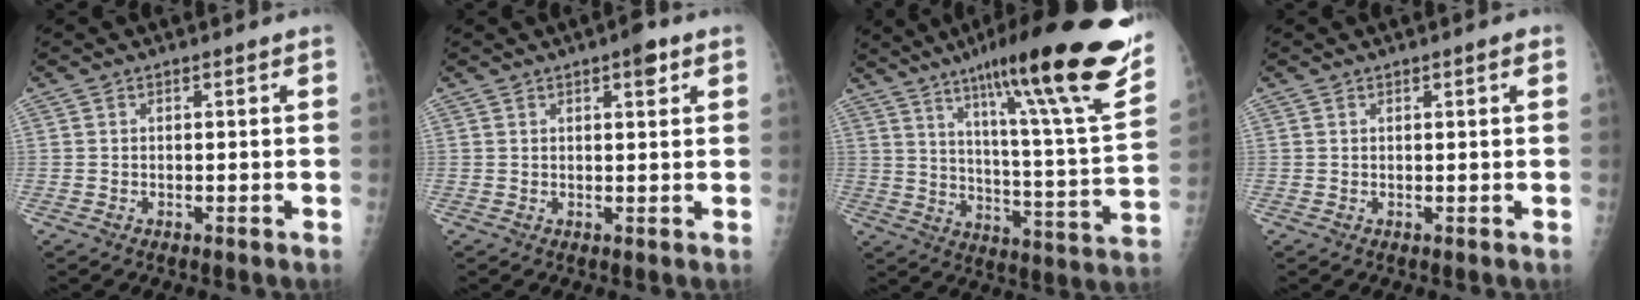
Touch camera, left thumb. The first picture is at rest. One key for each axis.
{"total": 3.5, "fx": 1.8, "fy": 1.1, "fz": 2.7, "tx": -0.030, "ty": -0.004, "tz": 0.021}
{"total": 29.1, "fx": 19.0, "fy": 3.0, "fz": 21.8, "tx": -0.311, "ty": -0.074, "tz": 0.280}
{"total": 1.5, "fx": 0.7, "fy": 0.3, "fz": 1.3, "tx": -0.019, "ty": 0.001, "tz": 0.008}